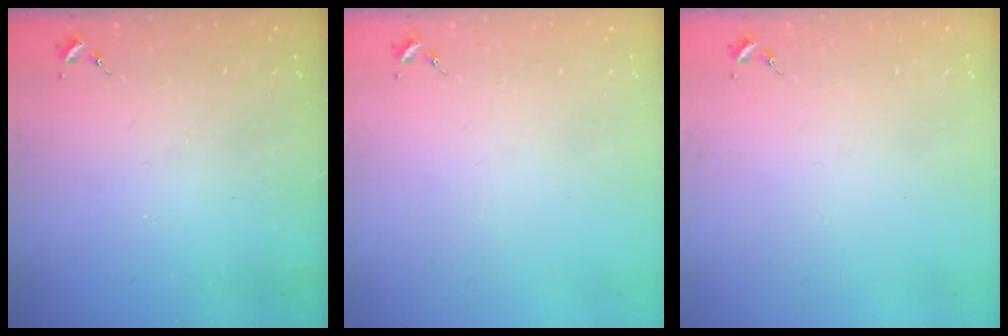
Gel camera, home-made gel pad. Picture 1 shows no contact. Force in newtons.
{"total": 0.0}
{"total": 0.0}